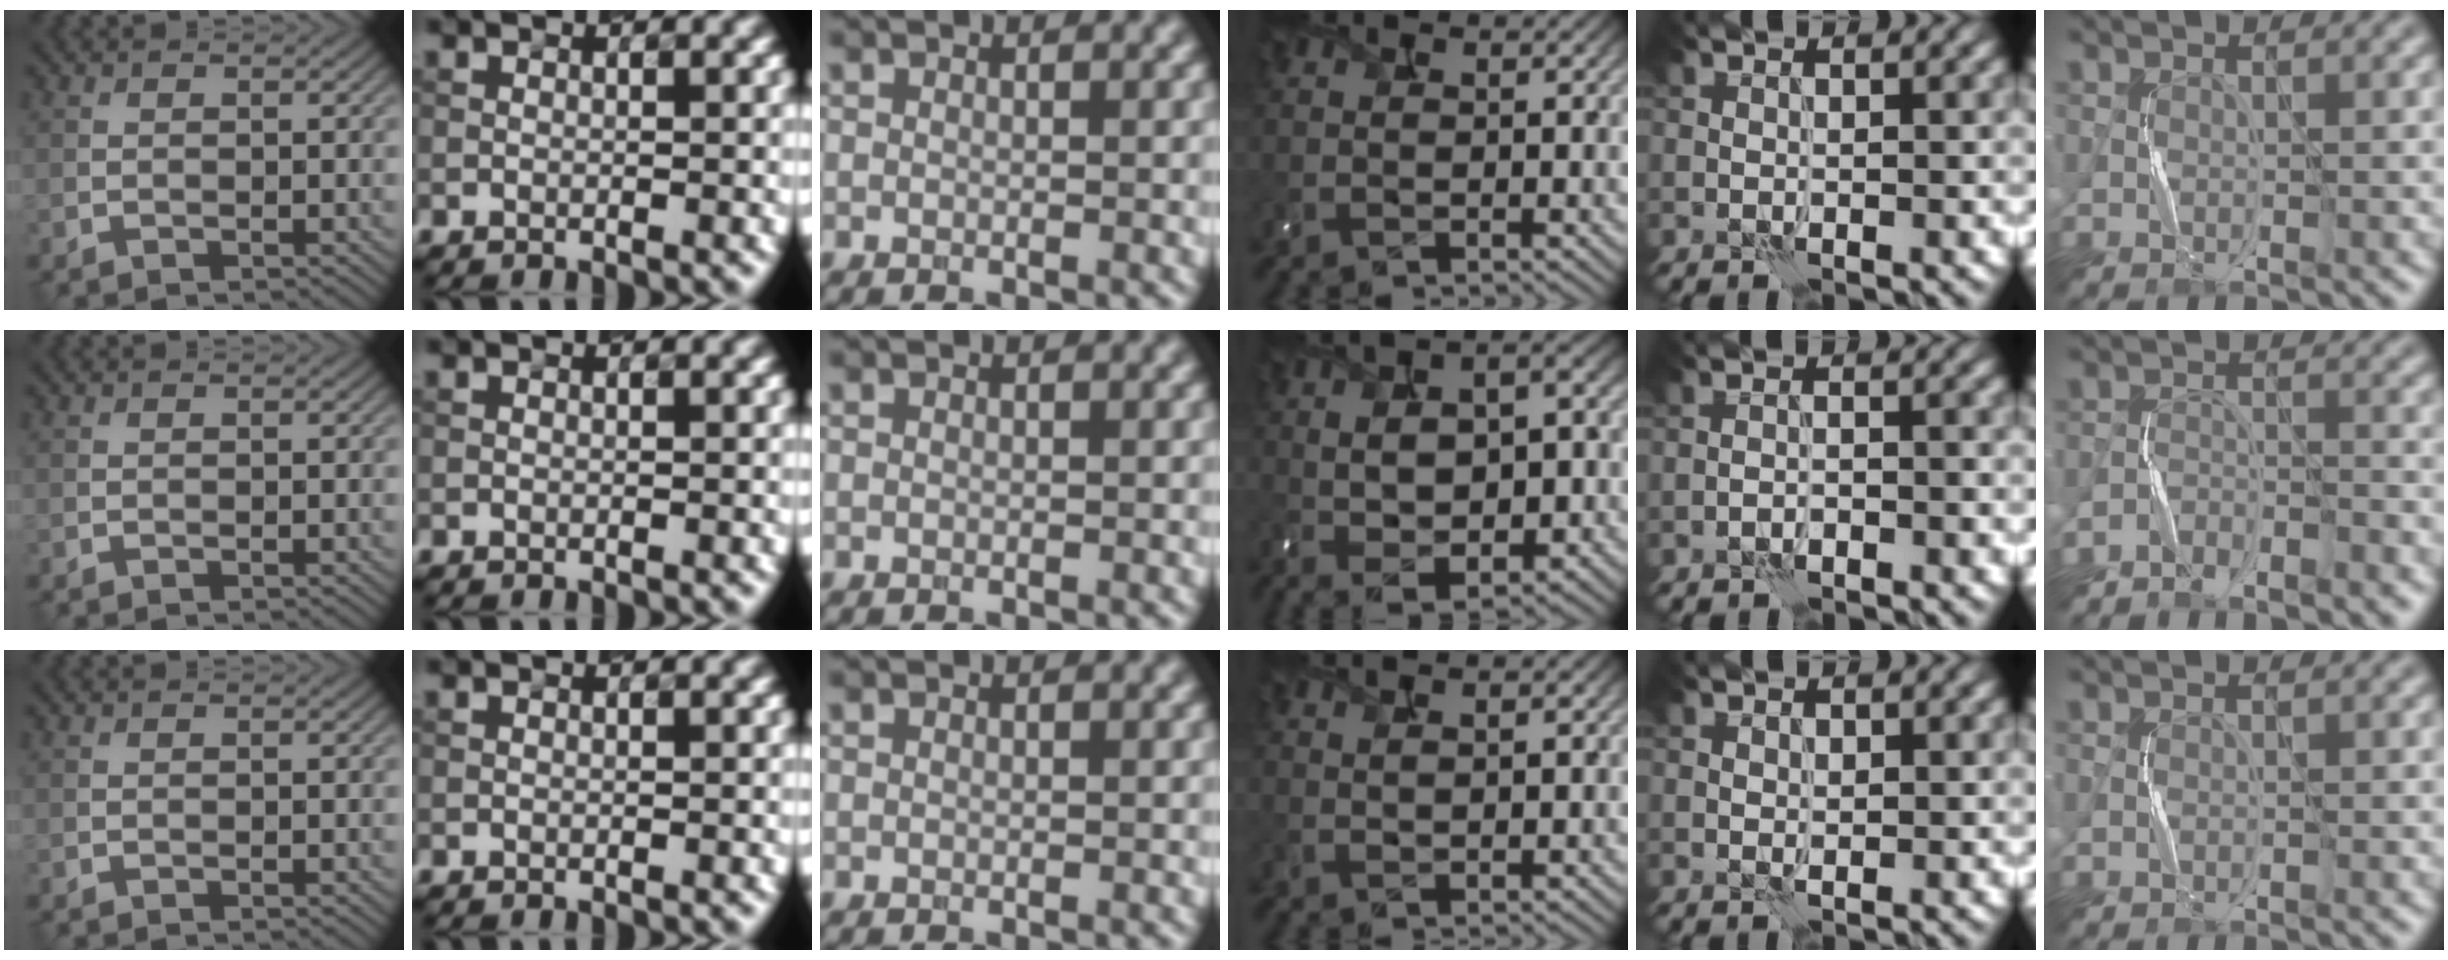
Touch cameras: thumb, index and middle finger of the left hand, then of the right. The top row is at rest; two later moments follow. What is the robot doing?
{"motion": "squeeze", "object": "bubble wrap"}